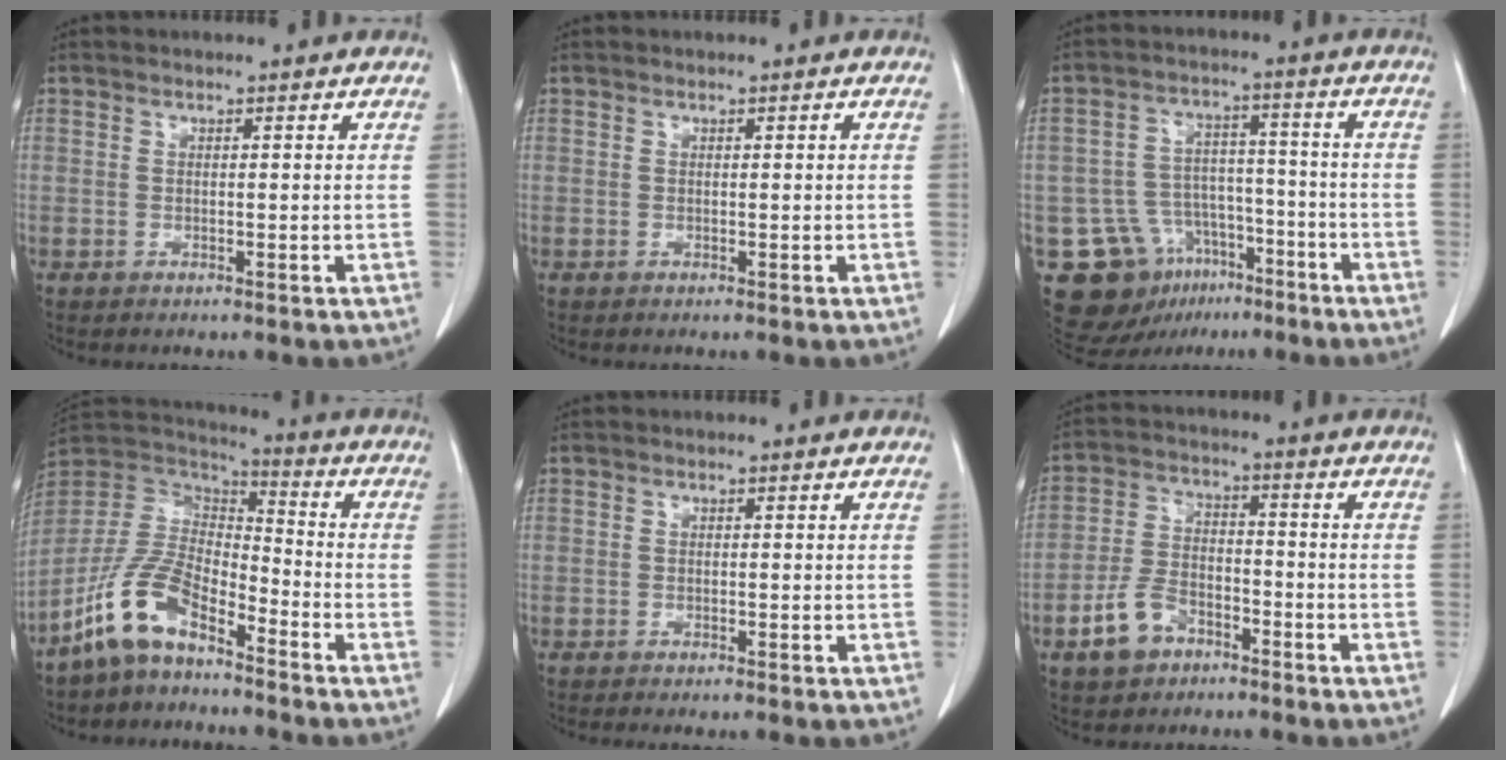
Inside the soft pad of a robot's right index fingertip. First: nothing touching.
{"total": 0.0}
{"total": 12.0, "force": [-6.7, 8.9, 4.4], "torque": [-0.076, 0.036, -0.096]}
{"total": 11.2, "force": [-7.7, 4.2, 6.9], "torque": [-0.162, 0.015, -0.156]}
{"total": 1.7, "force": [-1.5, 0.0, 0.9], "torque": [-0.017, -0.005, -0.018]}
{"total": 7.4, "force": [-4.5, 4.3, 3.9], "torque": [-0.096, 0.008, -0.079]}